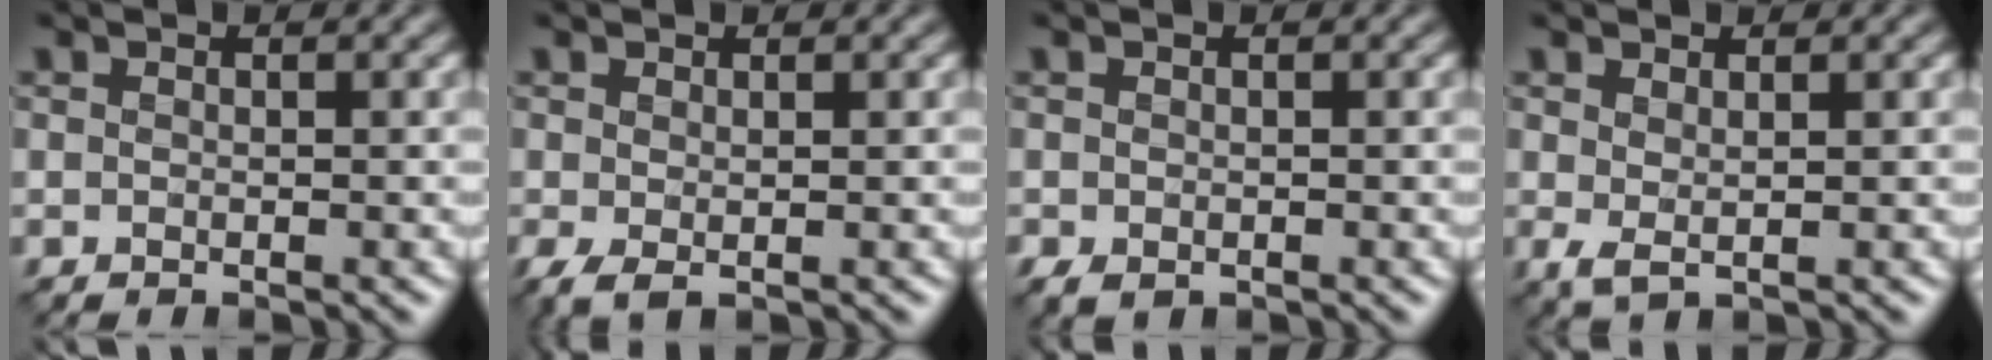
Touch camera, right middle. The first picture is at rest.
{"total": 1.6, "force": [-0.4, 0.8, 1.3], "torque": [-0.037, -0.004, -0.008]}
{"total": 1.2, "force": [-0.4, 0.9, 0.7], "torque": [-0.018, -0.003, -0.008]}
{"total": 1.4, "force": [0.5, 0.6, 1.1], "torque": [-0.031, -0.003, 0.012]}